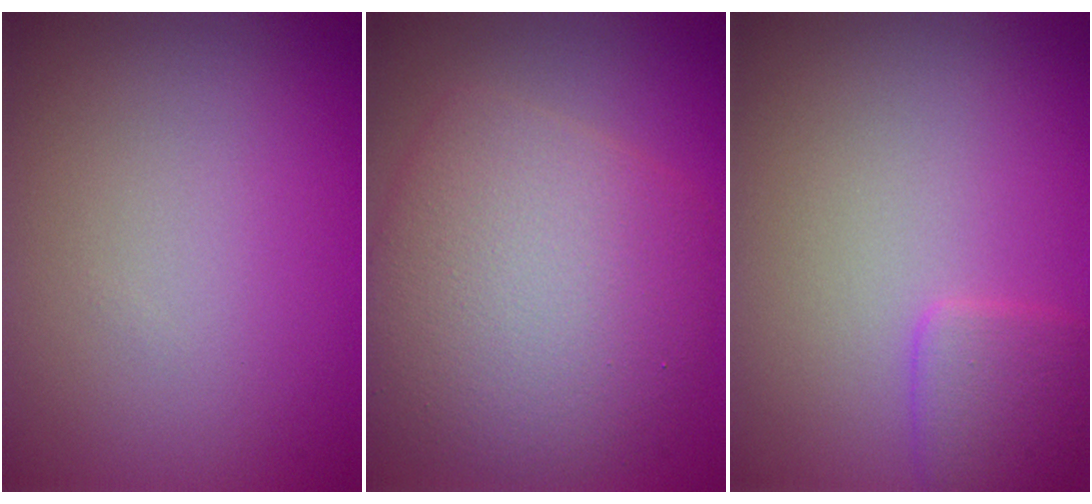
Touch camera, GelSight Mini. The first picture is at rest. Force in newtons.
{"total": 8.1, "press": 8.1, "slide": 0.4}
{"total": 2.1, "press": 2.1, "slide": 0.1}